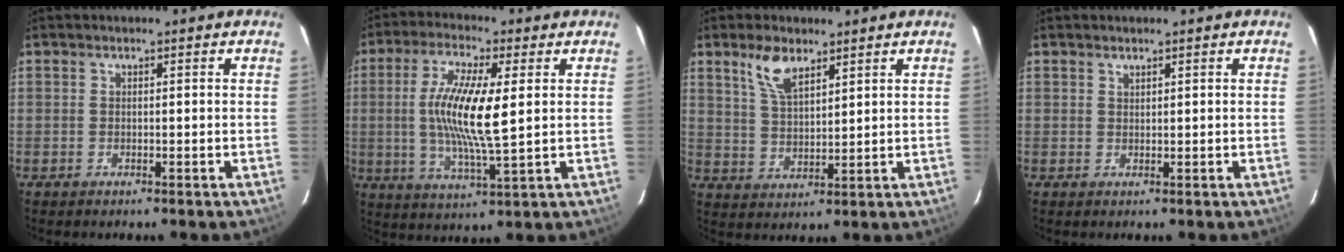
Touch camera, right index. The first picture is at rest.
{"total": 12.9, "force": [1.3, 2.3, 12.6], "torque": [-0.245, -0.004, 0.022]}
{"total": 6.8, "force": [4.5, 2.9, 4.3], "torque": [-0.082, 0.007, 0.091]}
{"total": 0.7, "force": [0.7, 0.2, 0.1], "torque": [-0.003, 0.001, 0.014]}